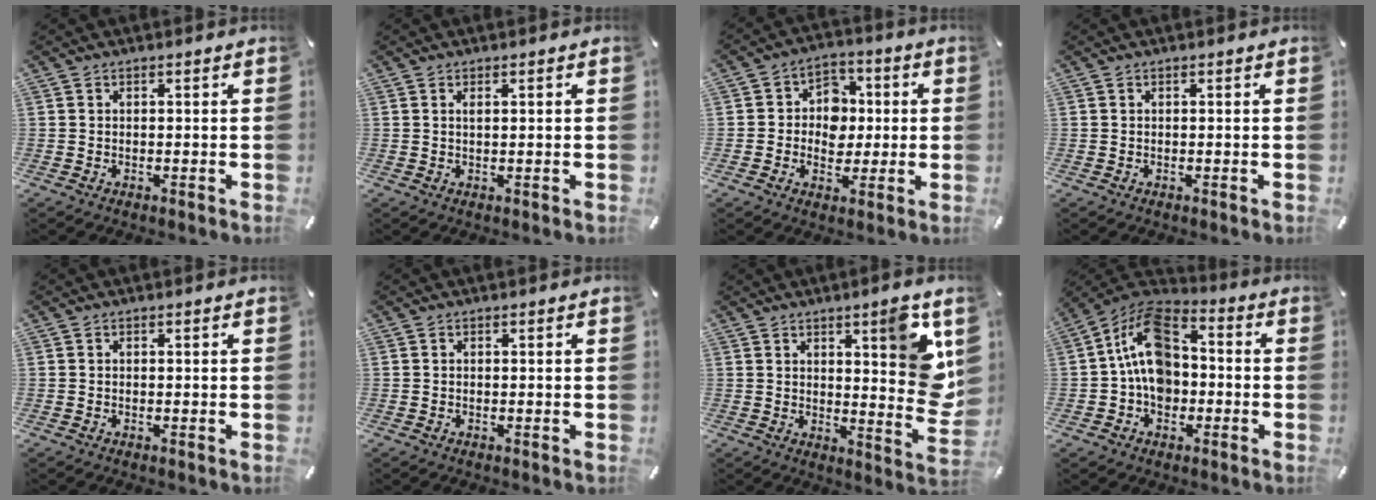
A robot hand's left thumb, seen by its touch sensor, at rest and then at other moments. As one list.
[{"total": 1.1, "force": [0.4, 0.1, 1.0], "torque": [-0.020, -0.001, 0.006]}, {"total": 8.3, "force": [-0.7, 7.6, 3.3], "torque": [-0.045, 0.010, -0.011]}, {"total": 0.0}, {"total": 0.0}, {"total": 0.0}, {"total": 12.2, "force": [5.8, 2.8, 10.3], "torque": [-0.125, -0.054, 0.094]}, {"total": 13.2, "force": [-0.9, 10.1, 8.3], "torque": [-0.167, 0.011, -0.020]}]